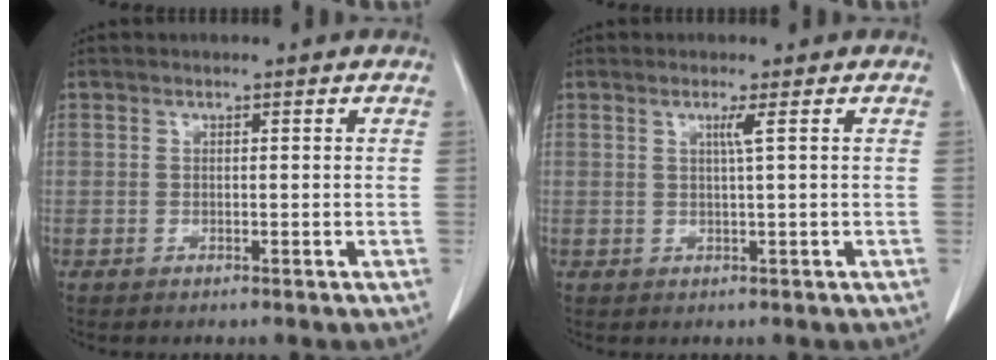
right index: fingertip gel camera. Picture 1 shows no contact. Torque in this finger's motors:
{"motor_torque": [0.20, 0.19, 0.03, 0.01]}